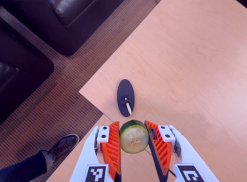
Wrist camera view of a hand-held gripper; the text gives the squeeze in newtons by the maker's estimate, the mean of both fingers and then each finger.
{"total": 11.0, "left": 10.0, "right": 12.0}